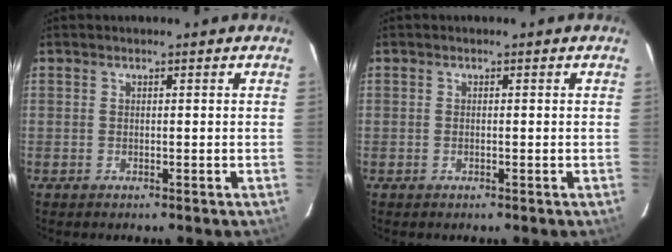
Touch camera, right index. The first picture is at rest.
{"total": 0.0}